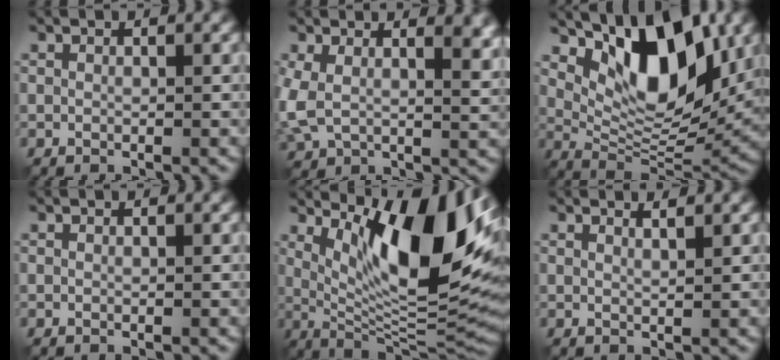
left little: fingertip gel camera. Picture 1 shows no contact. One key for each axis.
{"total": 9.2, "fx": 2.6, "fy": 5.3, "fz": 7.0, "tx": -0.153, "ty": -0.013, "tz": 0.055}
{"total": 9.9, "fx": 4.2, "fy": 4.5, "fz": 7.8, "tx": -0.122, "ty": -0.011, "tz": 0.076}
{"total": 0.0}
{"total": 13.5, "fx": 4.7, "fy": 3.7, "fz": 12.1, "tx": -0.180, "ty": -0.004, "tz": 0.083}
{"total": 1.3, "fx": 1.1, "fy": 0.3, "fz": 0.7, "tx": -0.004, "ty": 0.002, "tz": 0.010}